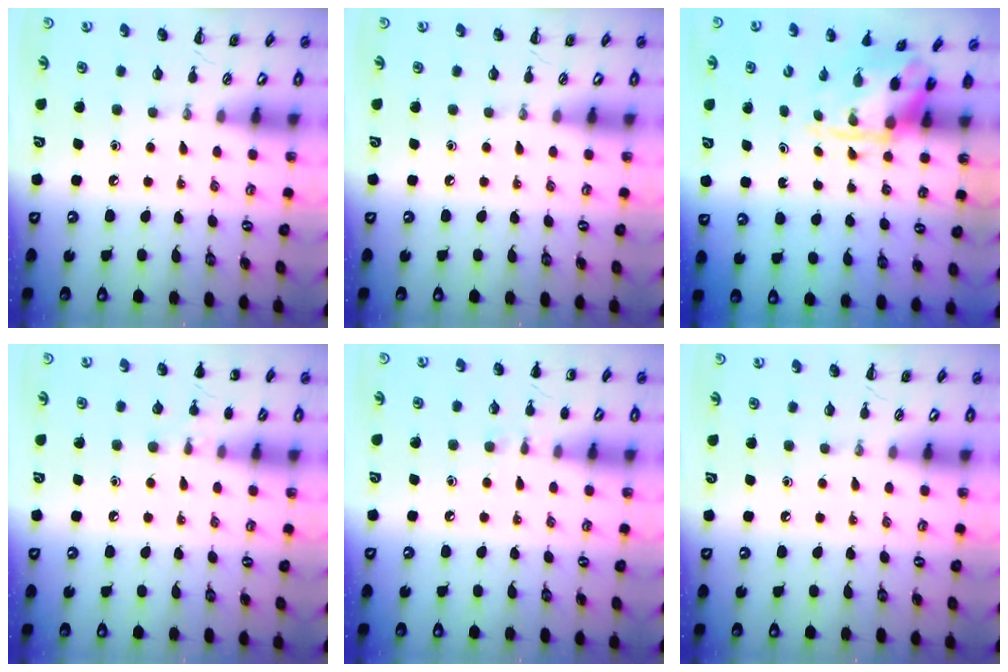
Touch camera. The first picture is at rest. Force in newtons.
{"total": 0.0}
{"total": 3.7, "press": 3.7, "slide": 0.8}
{"total": 6.6, "press": 6.4, "slide": 1.5}
{"total": 6.2, "press": 5.9, "slide": 1.9}
{"total": 0.0}